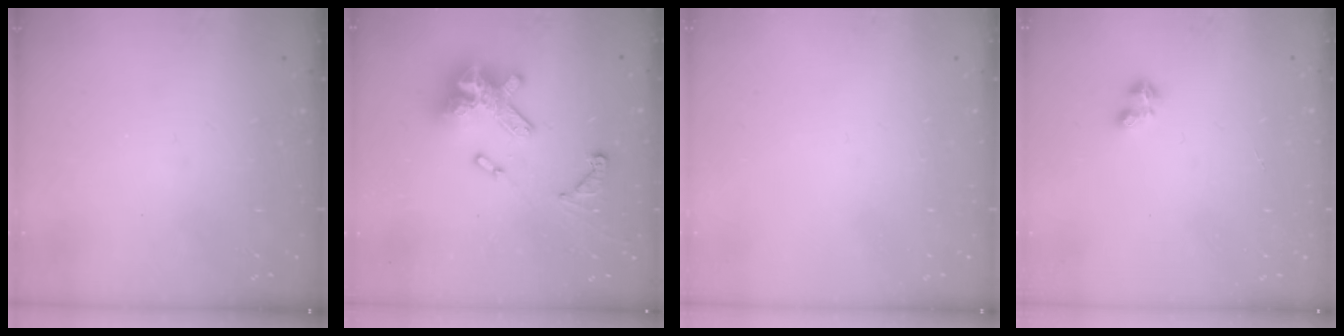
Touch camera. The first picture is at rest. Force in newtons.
{"total": 17.1, "press": 17.0, "slide": 1.0}
{"total": 0.0}
{"total": 2.0, "press": 2.0, "slide": 0.4}